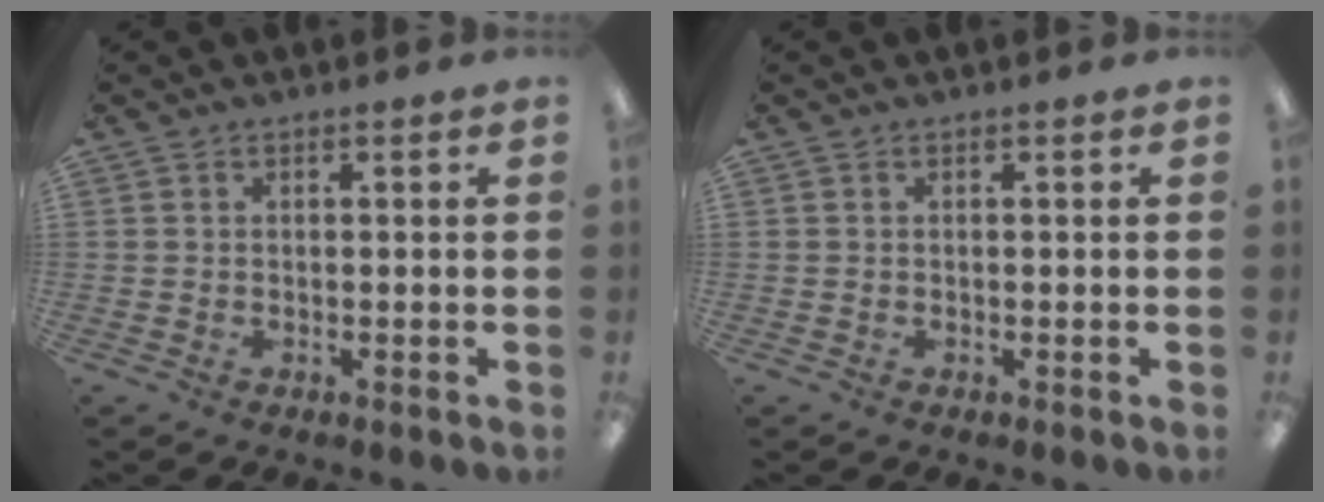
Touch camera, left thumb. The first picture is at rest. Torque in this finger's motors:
{"motor_torque": [-0.05, 0.05, -0.01, 0.01, 0.00]}